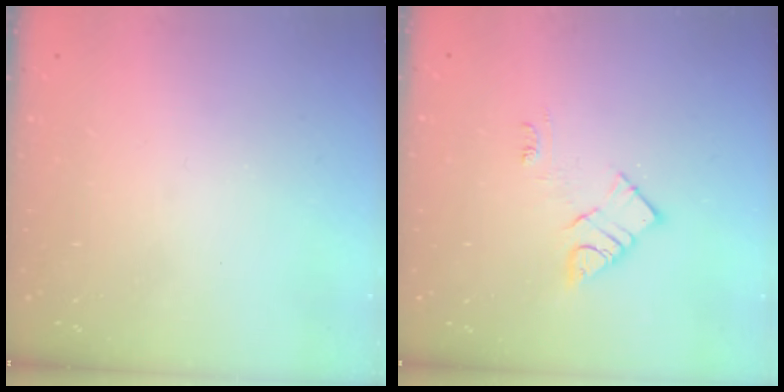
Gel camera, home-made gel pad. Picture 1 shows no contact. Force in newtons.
{"total": 8.7, "press": 8.7, "slide": 0.3}